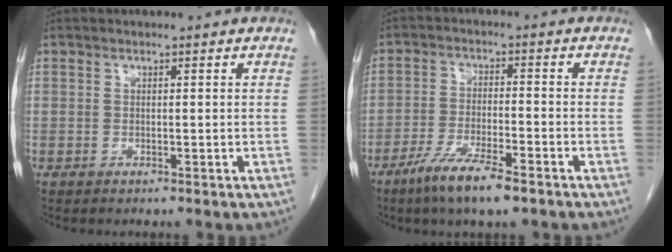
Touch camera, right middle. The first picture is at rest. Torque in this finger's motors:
{"motor_torque": [1.33, -0.80, 0.14, 0.09]}